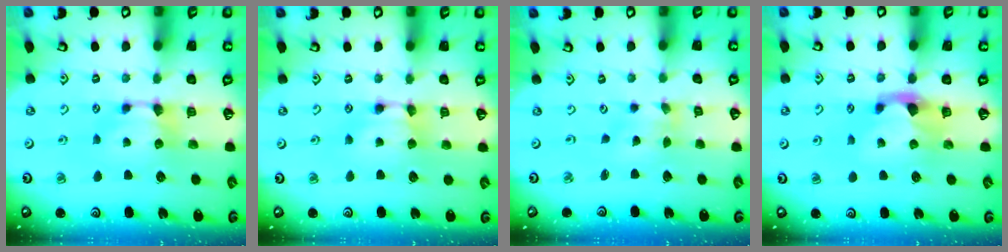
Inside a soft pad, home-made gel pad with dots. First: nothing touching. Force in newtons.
{"total": 1.6, "press": 1.6, "slide": 0.2}
{"total": 1.8, "press": 1.6, "slide": 0.9}
{"total": 2.1, "press": 1.6, "slide": 1.2}